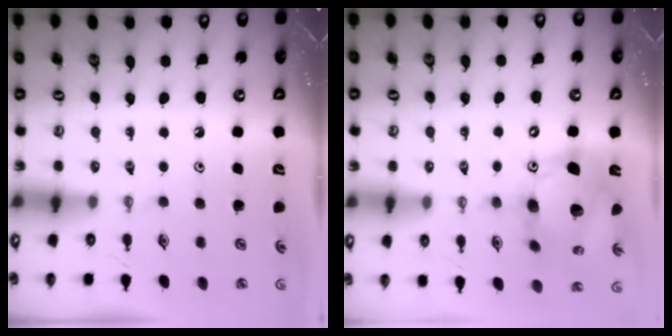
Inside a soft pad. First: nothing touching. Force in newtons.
{"total": 17.8, "press": 17.5, "slide": 2.9}